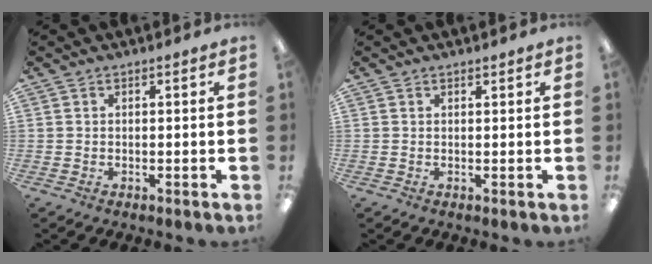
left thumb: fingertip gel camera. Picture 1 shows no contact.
{"total": 0.6, "force": [0.6, 0.1, 0.1], "torque": [-0.004, 0.000, 0.011]}